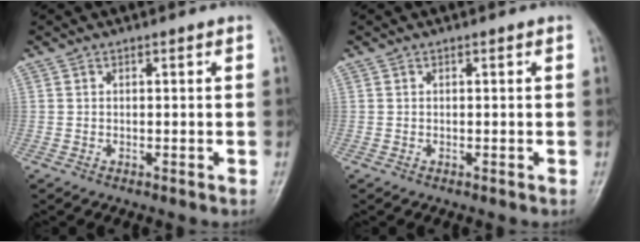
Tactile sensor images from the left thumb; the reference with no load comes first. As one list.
[{"total": 0.0}]